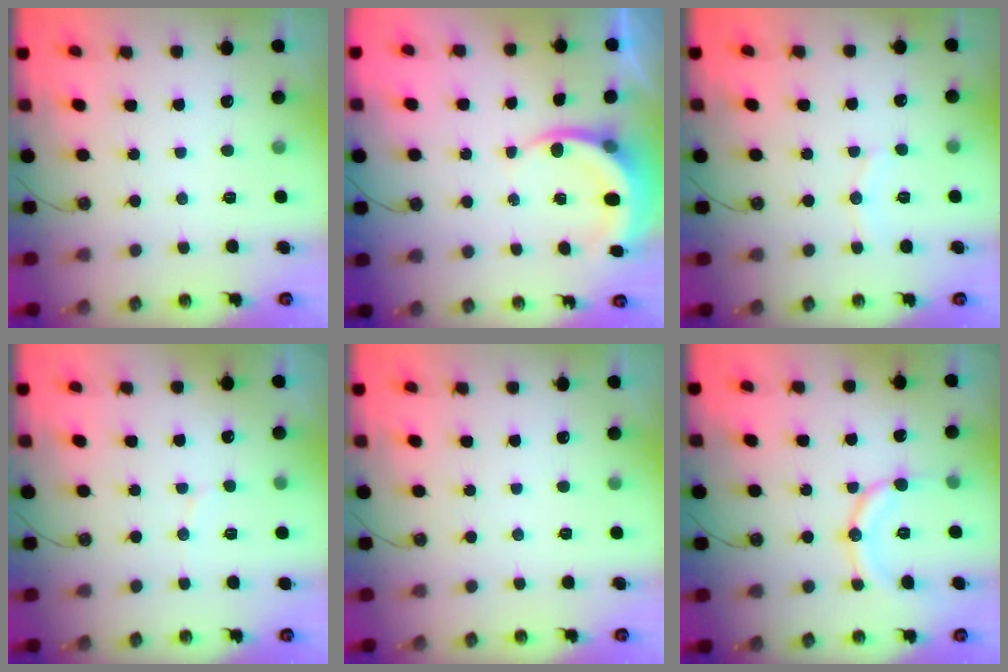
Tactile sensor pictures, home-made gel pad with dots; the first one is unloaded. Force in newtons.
{"total": 5.6, "press": 5.4, "slide": 1.8}
{"total": 4.7, "press": 4.7, "slide": 0.5}
{"total": 4.0, "press": 4.0, "slide": 0.5}
{"total": 0.0}
{"total": 11.4, "press": 11.3, "slide": 1.0}